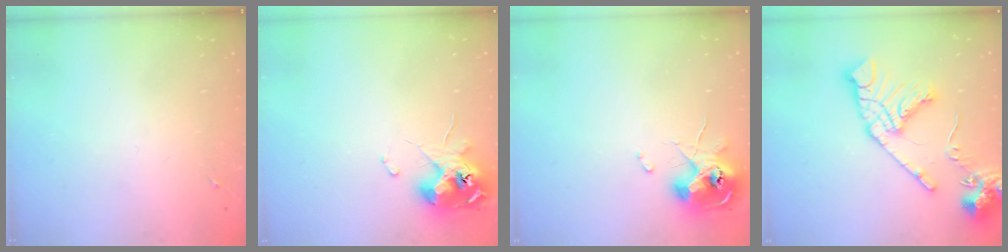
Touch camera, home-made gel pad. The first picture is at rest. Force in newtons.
{"total": 11.8, "press": 11.7, "slide": 1.1}
{"total": 10.2, "press": 10.1, "slide": 1.4}
{"total": 18.2, "press": 18.0, "slide": 2.5}